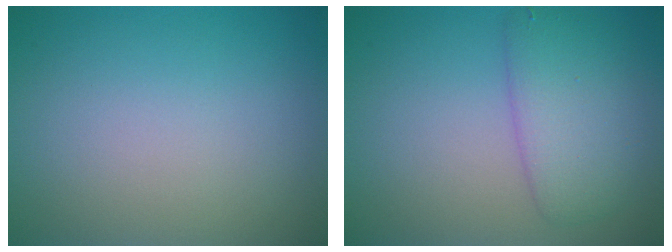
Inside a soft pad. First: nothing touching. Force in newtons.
{"total": 4.2, "press": 4.2, "slide": 0.1}